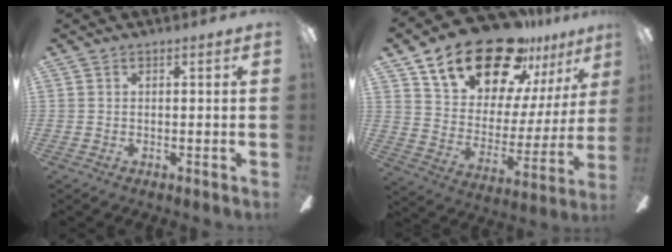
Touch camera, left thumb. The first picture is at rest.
{"total": 24.1, "force": [17.8, 11.4, 11.6], "torque": [-0.197, -0.109, 0.318]}